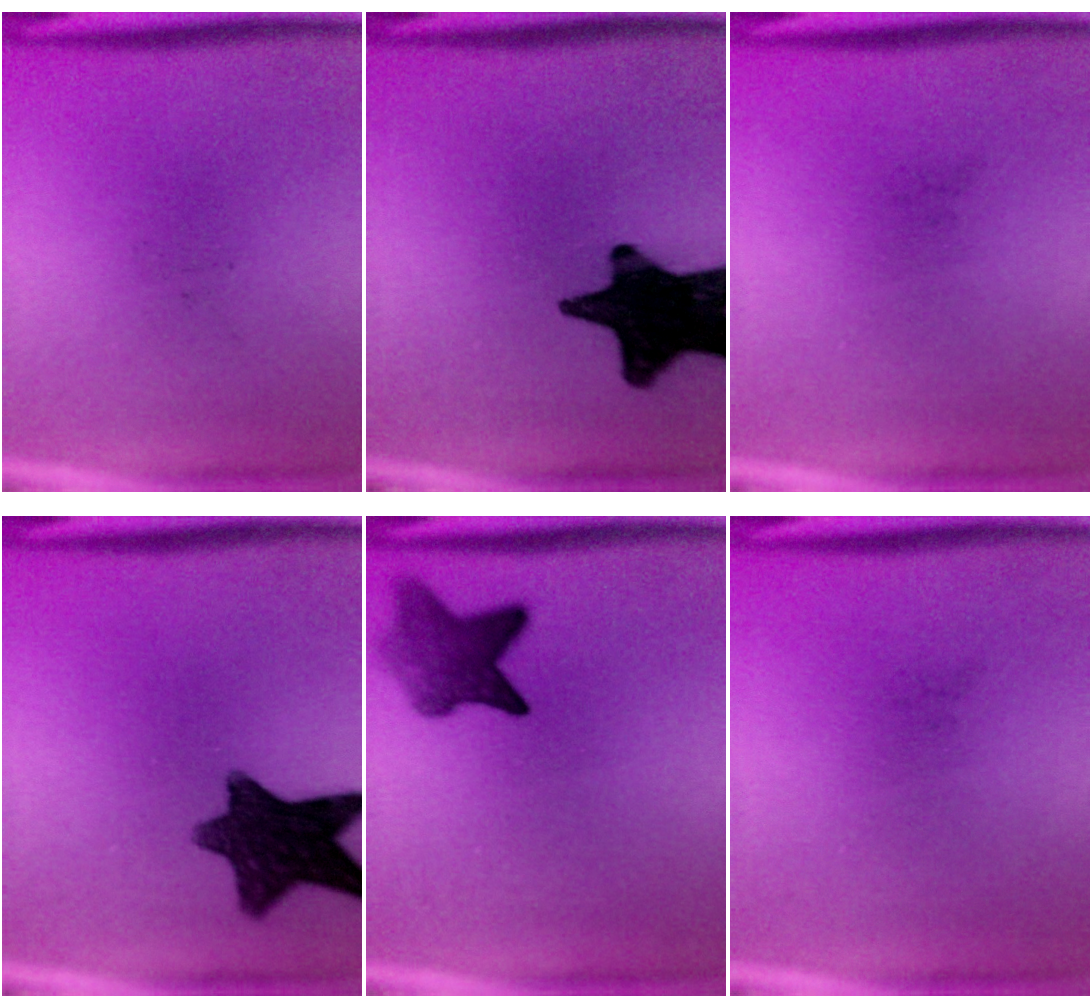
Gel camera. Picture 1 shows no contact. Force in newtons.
{"total": 18.8}
{"total": 0.0}
{"total": 12.2}
{"total": 6.2}
{"total": 0.0}